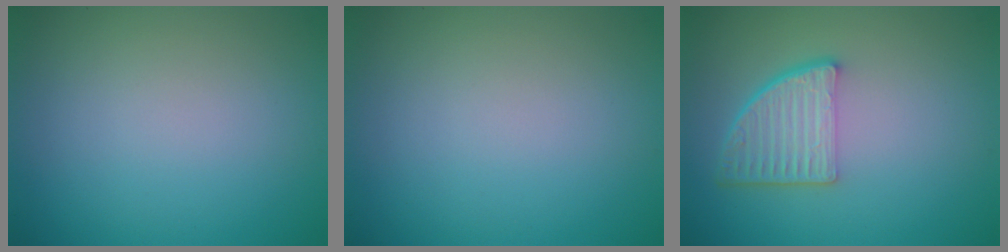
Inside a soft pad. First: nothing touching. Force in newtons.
{"total": 0.0}
{"total": 4.9, "press": 3.6, "slide": 3.4}